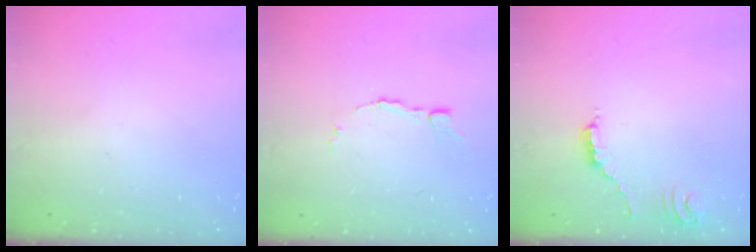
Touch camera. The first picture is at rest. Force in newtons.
{"total": 5.0, "press": 5.0, "slide": 0.3}
{"total": 2.0, "press": 2.0, "slide": 0.4}